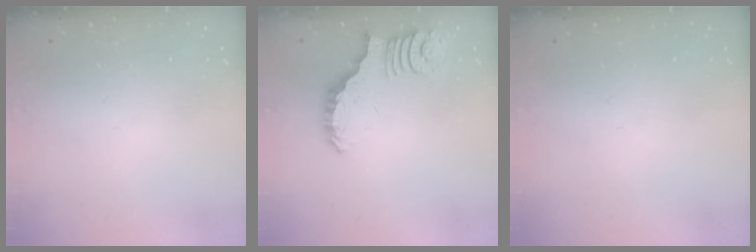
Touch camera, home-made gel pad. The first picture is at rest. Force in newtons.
{"total": 2.5, "press": 2.4, "slide": 0.5}
{"total": 0.0}